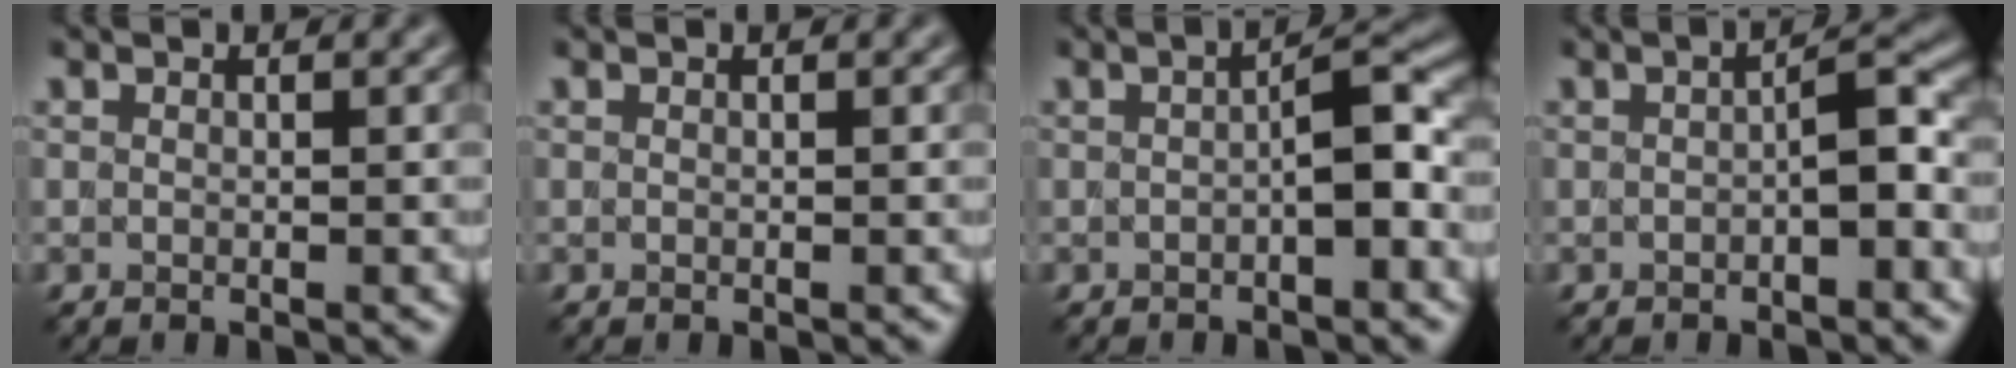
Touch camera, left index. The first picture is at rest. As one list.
[{"total": 0.0}, {"total": 3.2, "force": [-0.5, 0.6, 3.1], "torque": [-0.049, 0.016, -0.009]}, {"total": 2.6, "force": [-0.5, 0.4, 2.5], "torque": [-0.041, 0.014, -0.009]}]